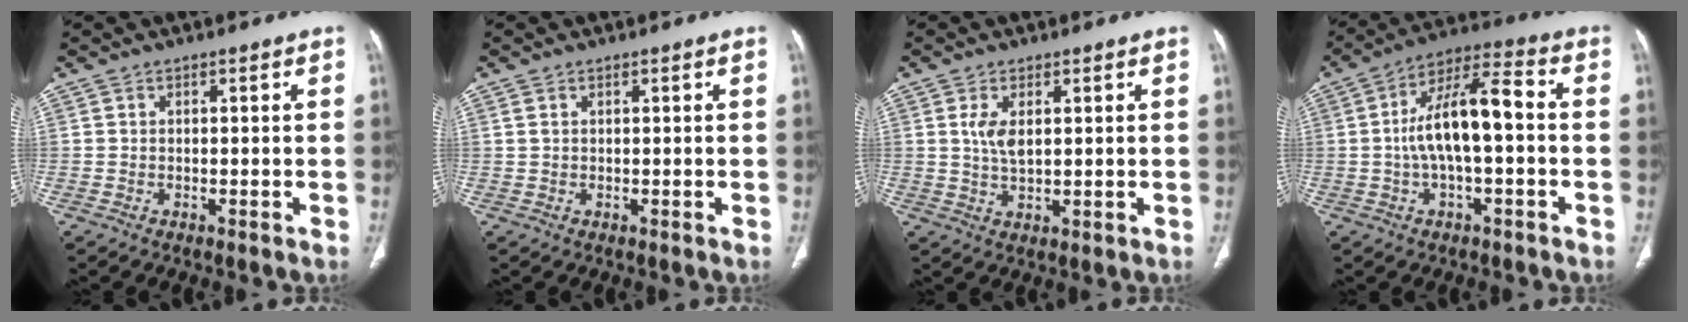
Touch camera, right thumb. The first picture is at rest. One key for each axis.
{"total": 0.9, "fx": 0.5, "fy": 0.4, "fz": 0.6, "tx": -0.016, "ty": 0.010, "tz": 0.015}
{"total": 4.3, "fx": 1.3, "fy": 1.9, "fz": 3.7, "tx": -0.073, "ty": -0.011, "tz": 0.030}
{"total": 12.9, "fx": -0.6, "fy": 4.8, "fz": 12.0, "tx": -0.224, "ty": 0.044, "tz": -0.016}